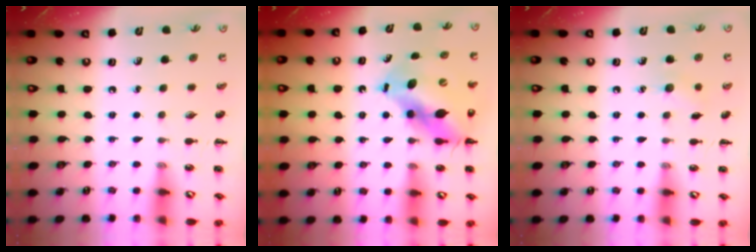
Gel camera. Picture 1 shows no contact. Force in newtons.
{"total": 12.1, "press": 11.6, "slide": 3.3}
{"total": 5.8, "press": 5.7, "slide": 1.5}